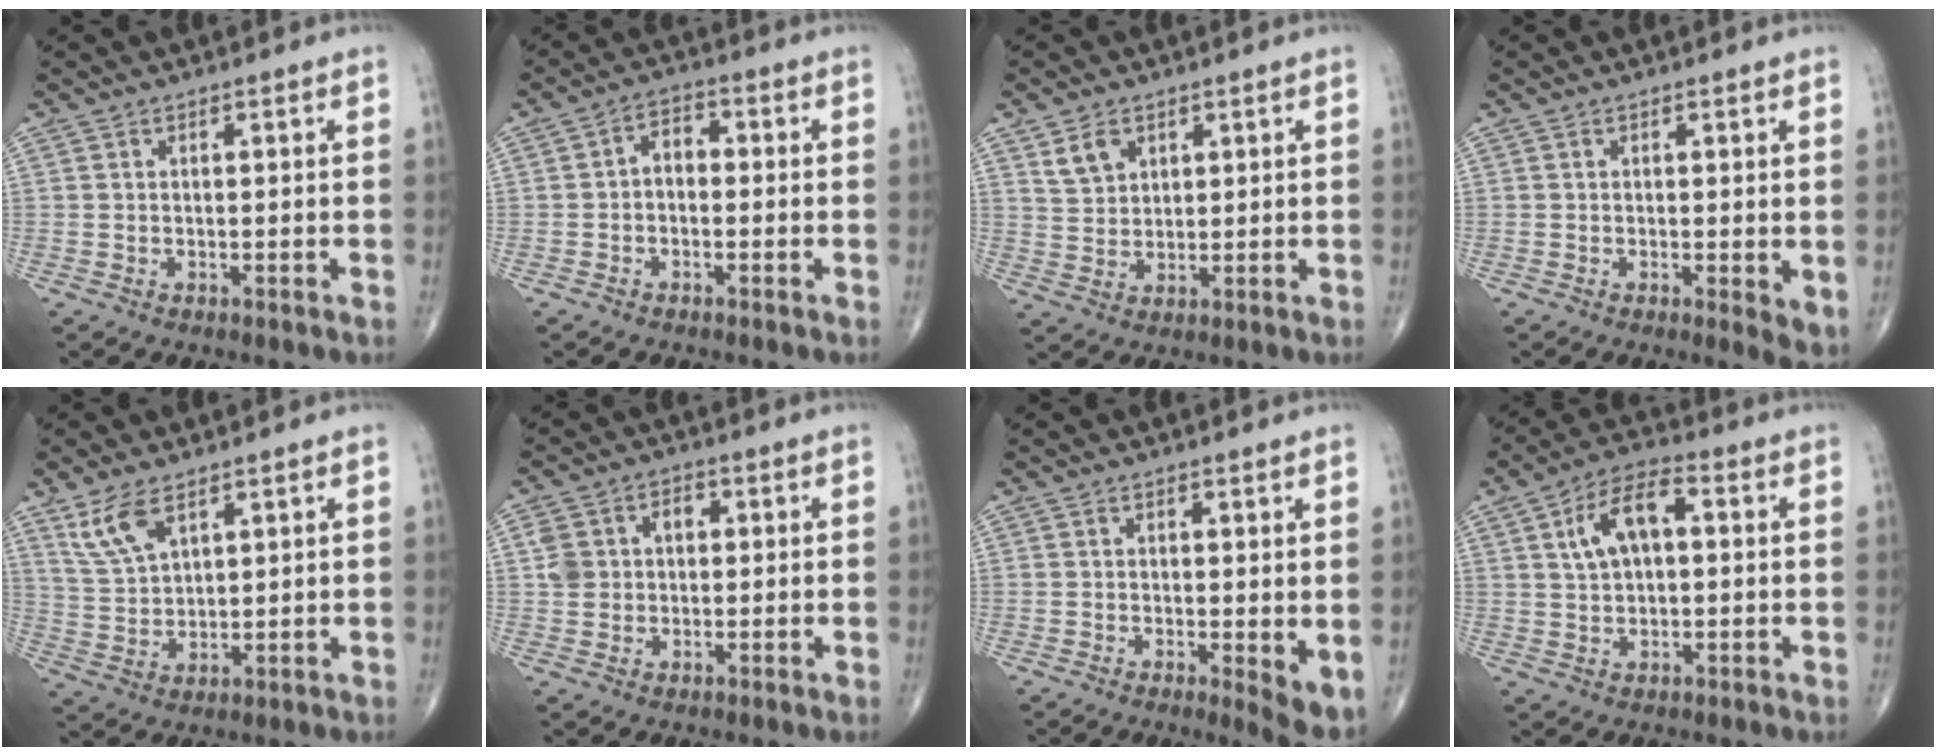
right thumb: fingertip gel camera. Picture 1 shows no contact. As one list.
[{"total": 4.1, "force": [-0.4, 2.8, 2.9], "torque": [-0.035, 0.020, -0.018]}, {"total": 4.7, "force": [2.6, 3.3, 2.2], "torque": [-0.027, -0.015, 0.055]}, {"total": 3.6, "force": [-0.2, 1.1, 3.5], "torque": [-0.050, -0.013, -0.005]}, {"total": 7.2, "force": [4.5, 3.2, 4.6], "torque": [-0.090, -0.016, 0.098]}, {"total": 6.5, "force": [1.0, 5.3, 3.7], "torque": [-0.049, 0.016, 0.018]}, {"total": 4.6, "force": [-0.2, 1.3, 4.4], "torque": [-0.062, -0.014, -0.005]}, {"total": 9.6, "force": [2.1, 5.1, 7.9], "torque": [-0.136, 0.019, 0.031]}]